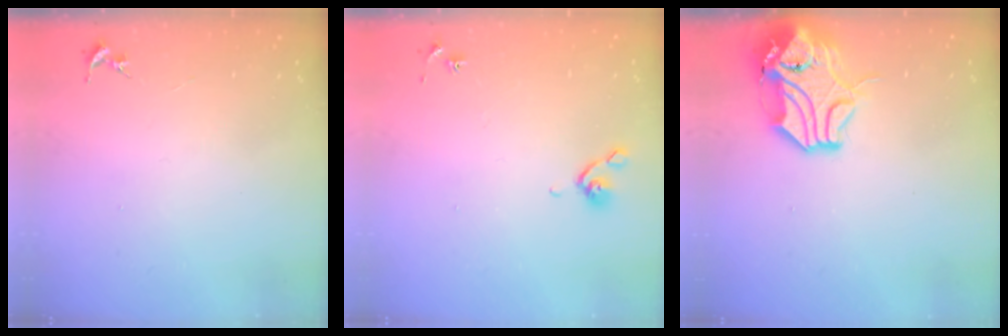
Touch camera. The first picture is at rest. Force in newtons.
{"total": 4.8, "press": 4.6, "slide": 1.0}
{"total": 13.7, "press": 13.5, "slide": 1.8}